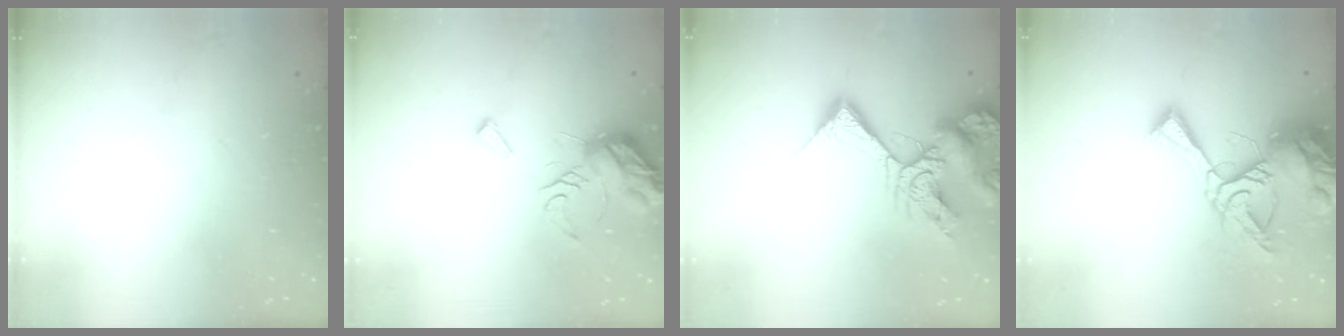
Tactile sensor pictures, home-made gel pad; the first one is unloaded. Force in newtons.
{"total": 9.2, "press": 9.2, "slide": 0.4}
{"total": 12.5, "press": 12.4, "slide": 1.4}
{"total": 15.0, "press": 14.9, "slide": 1.6}